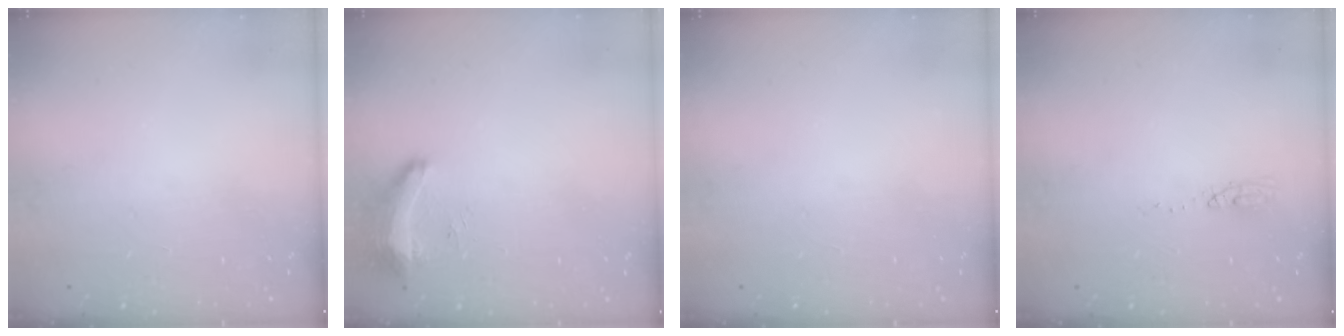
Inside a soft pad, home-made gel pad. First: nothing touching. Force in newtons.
{"total": 8.3, "press": 8.2, "slide": 1.6}
{"total": 0.0}
{"total": 3.7, "press": 3.4, "slide": 1.5}